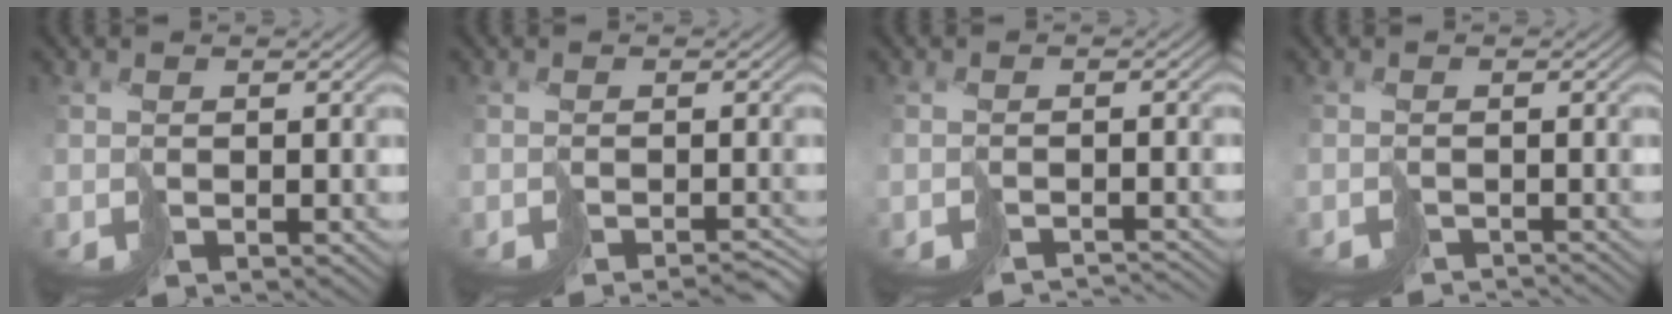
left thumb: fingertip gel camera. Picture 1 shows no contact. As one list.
[{"total": 2.8, "force": [-2.7, 0.2, 1.0], "torque": [-0.011, -0.004, -0.039]}, {"total": 2.7, "force": [-2.7, 0.0, 0.4], "torque": [-0.004, -0.008, -0.041]}, {"total": 2.5, "force": [-2.5, 0.0, 0.1], "torque": [0.002, -0.010, -0.045]}]